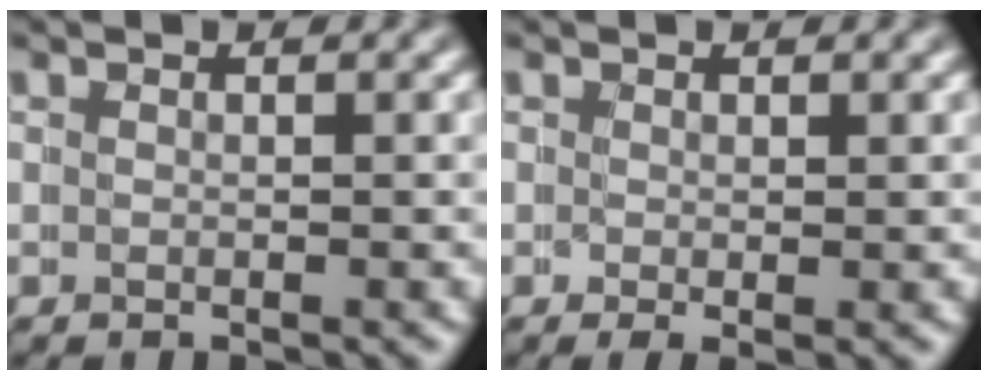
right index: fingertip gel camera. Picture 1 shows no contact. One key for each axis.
{"total": 0.7, "fx": -0.1, "fy": -0.1, "fz": 0.7, "tx": -0.007, "ty": -0.005, "tz": 0.001}